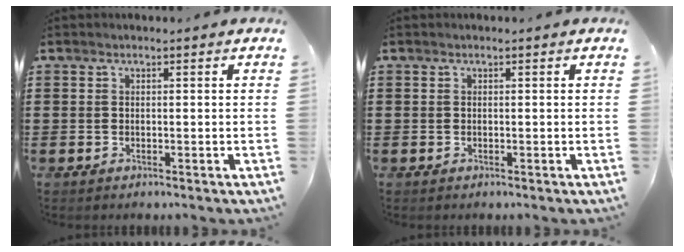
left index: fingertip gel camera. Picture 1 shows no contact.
{"total": 0.0}